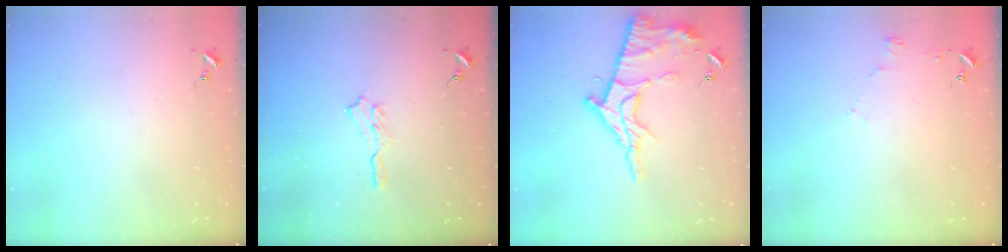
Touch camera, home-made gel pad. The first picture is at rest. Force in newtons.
{"total": 6.9, "press": 6.9, "slide": 0.6}
{"total": 14.2, "press": 14.2, "slide": 1.1}
{"total": 3.5, "press": 3.5, "slide": 0.4}